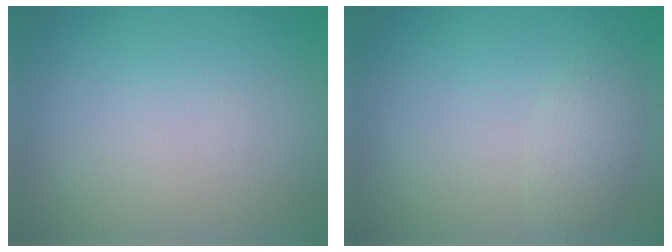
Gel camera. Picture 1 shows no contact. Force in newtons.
{"total": 2.1, "press": 2.1, "slide": 0.2}